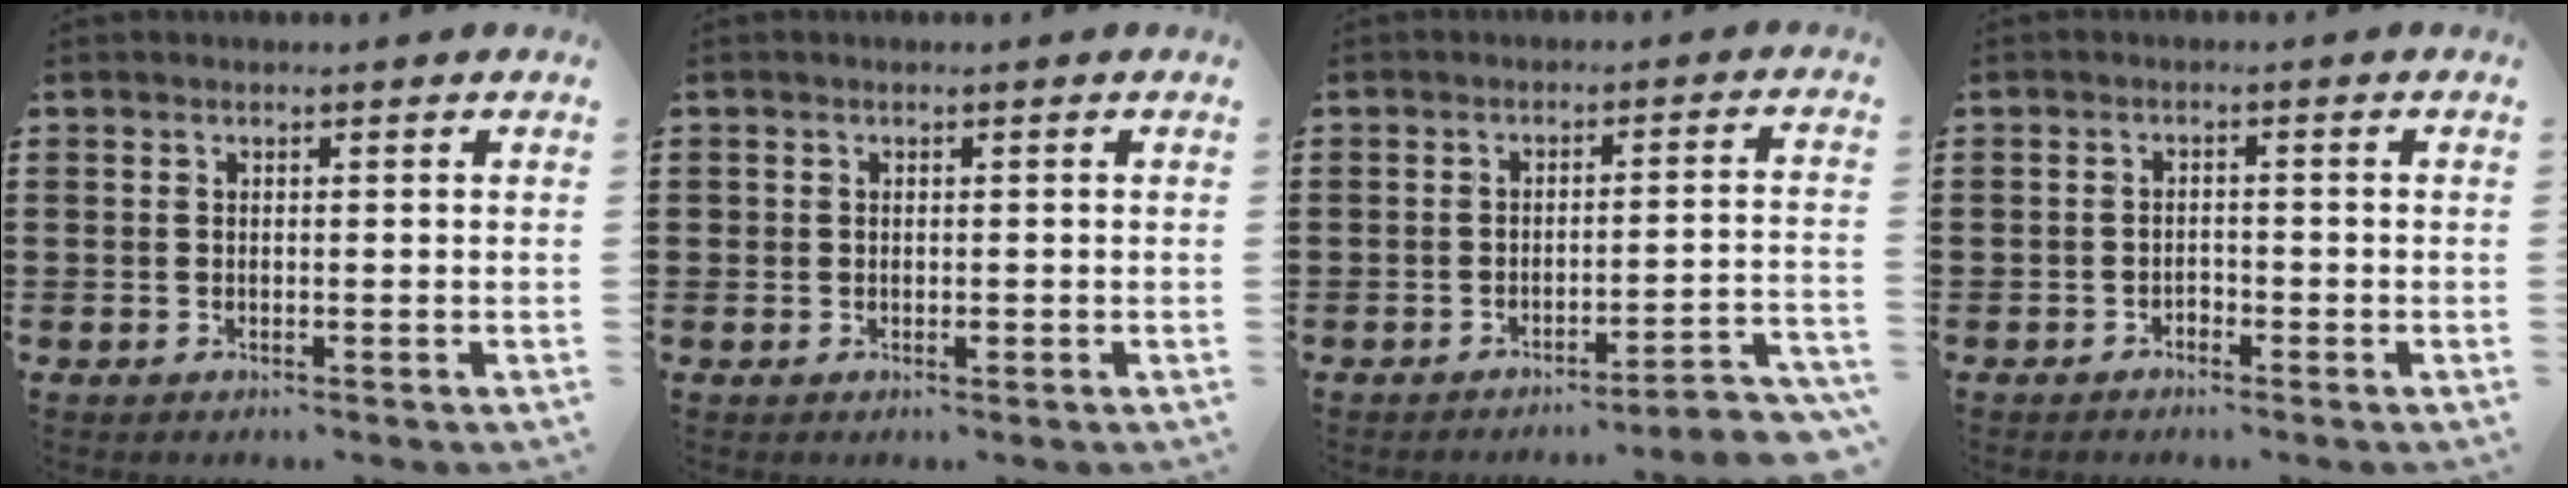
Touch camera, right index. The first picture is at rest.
{"total": 0.7, "force": [-0.1, 0.5, 0.5], "torque": [-0.009, 0.000, -0.002]}
{"total": 3.5, "force": [-3.1, -0.5, 1.6], "torque": [-0.031, -0.016, -0.065]}
{"total": 1.2, "force": [-1.0, 0.6, 0.1], "torque": [-0.008, 0.000, -0.021]}